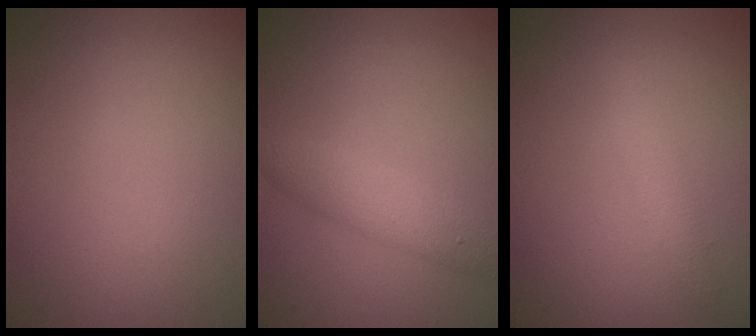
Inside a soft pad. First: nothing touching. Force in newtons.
{"total": 2.8, "press": 2.8, "slide": 0.1}
{"total": 1.7, "press": 1.7, "slide": 0.1}